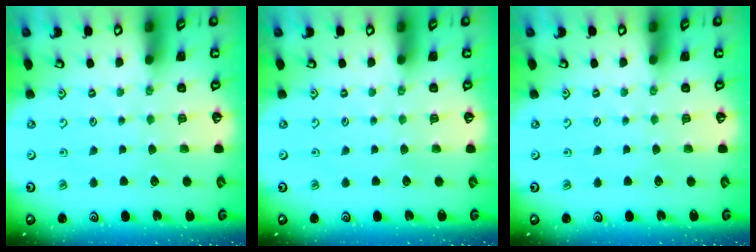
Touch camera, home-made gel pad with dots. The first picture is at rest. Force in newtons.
{"total": 0.0}
{"total": 0.0}